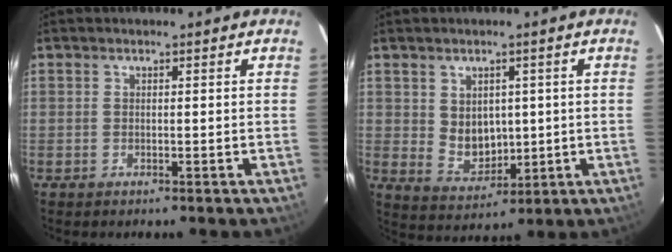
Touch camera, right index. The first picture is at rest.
{"total": 6.4, "force": [1.2, 5.3, 3.5], "torque": [-0.063, -0.001, 0.040]}